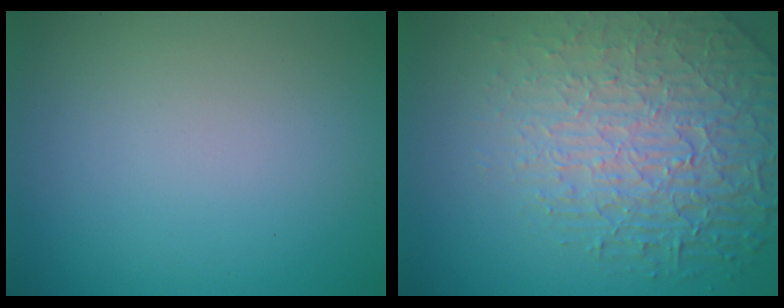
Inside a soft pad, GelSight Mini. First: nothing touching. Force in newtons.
{"total": 6.5, "press": 5.3, "slide": 3.7}